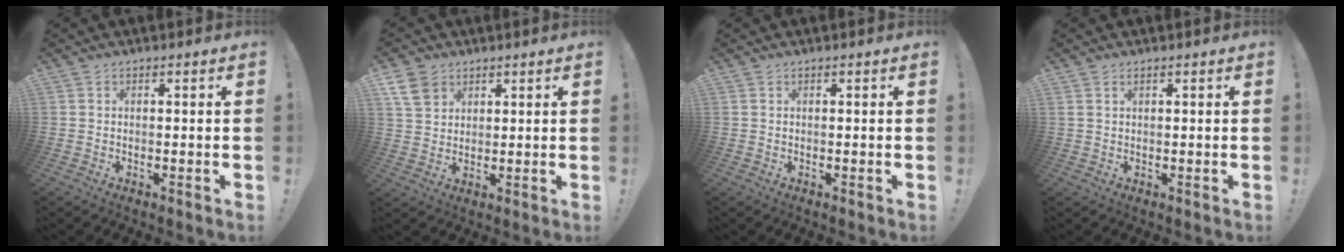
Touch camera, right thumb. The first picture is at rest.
{"total": 7.4, "force": [4.1, 5.2, 3.2], "torque": [-0.058, -0.011, 0.084]}
{"total": 0.0}
{"total": 1.3, "force": [0.7, 0.6, 0.9], "torque": [-0.027, 0.005, 0.015]}